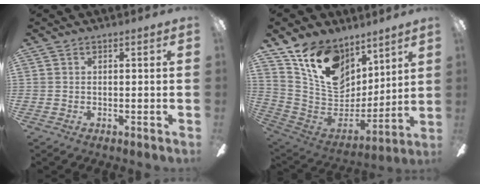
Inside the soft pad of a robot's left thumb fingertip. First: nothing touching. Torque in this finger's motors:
{"motor_torque": [1.53, 2.00, 0.97, -1.80, 0.10]}